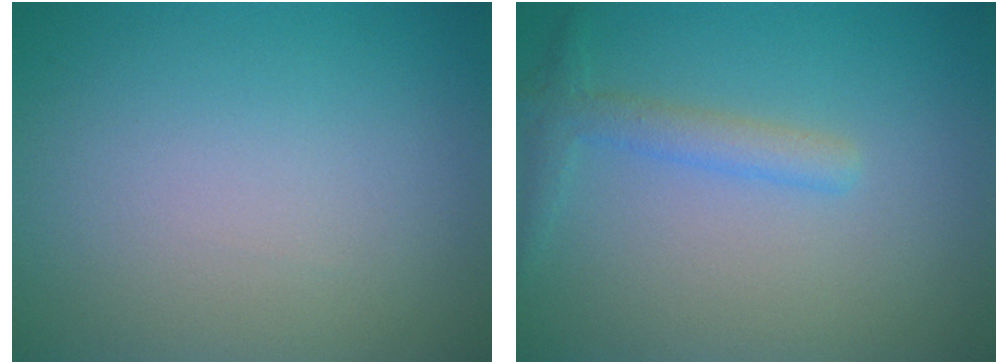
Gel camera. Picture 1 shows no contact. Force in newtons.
{"total": 2.2, "press": 2.2, "slide": 0.1}